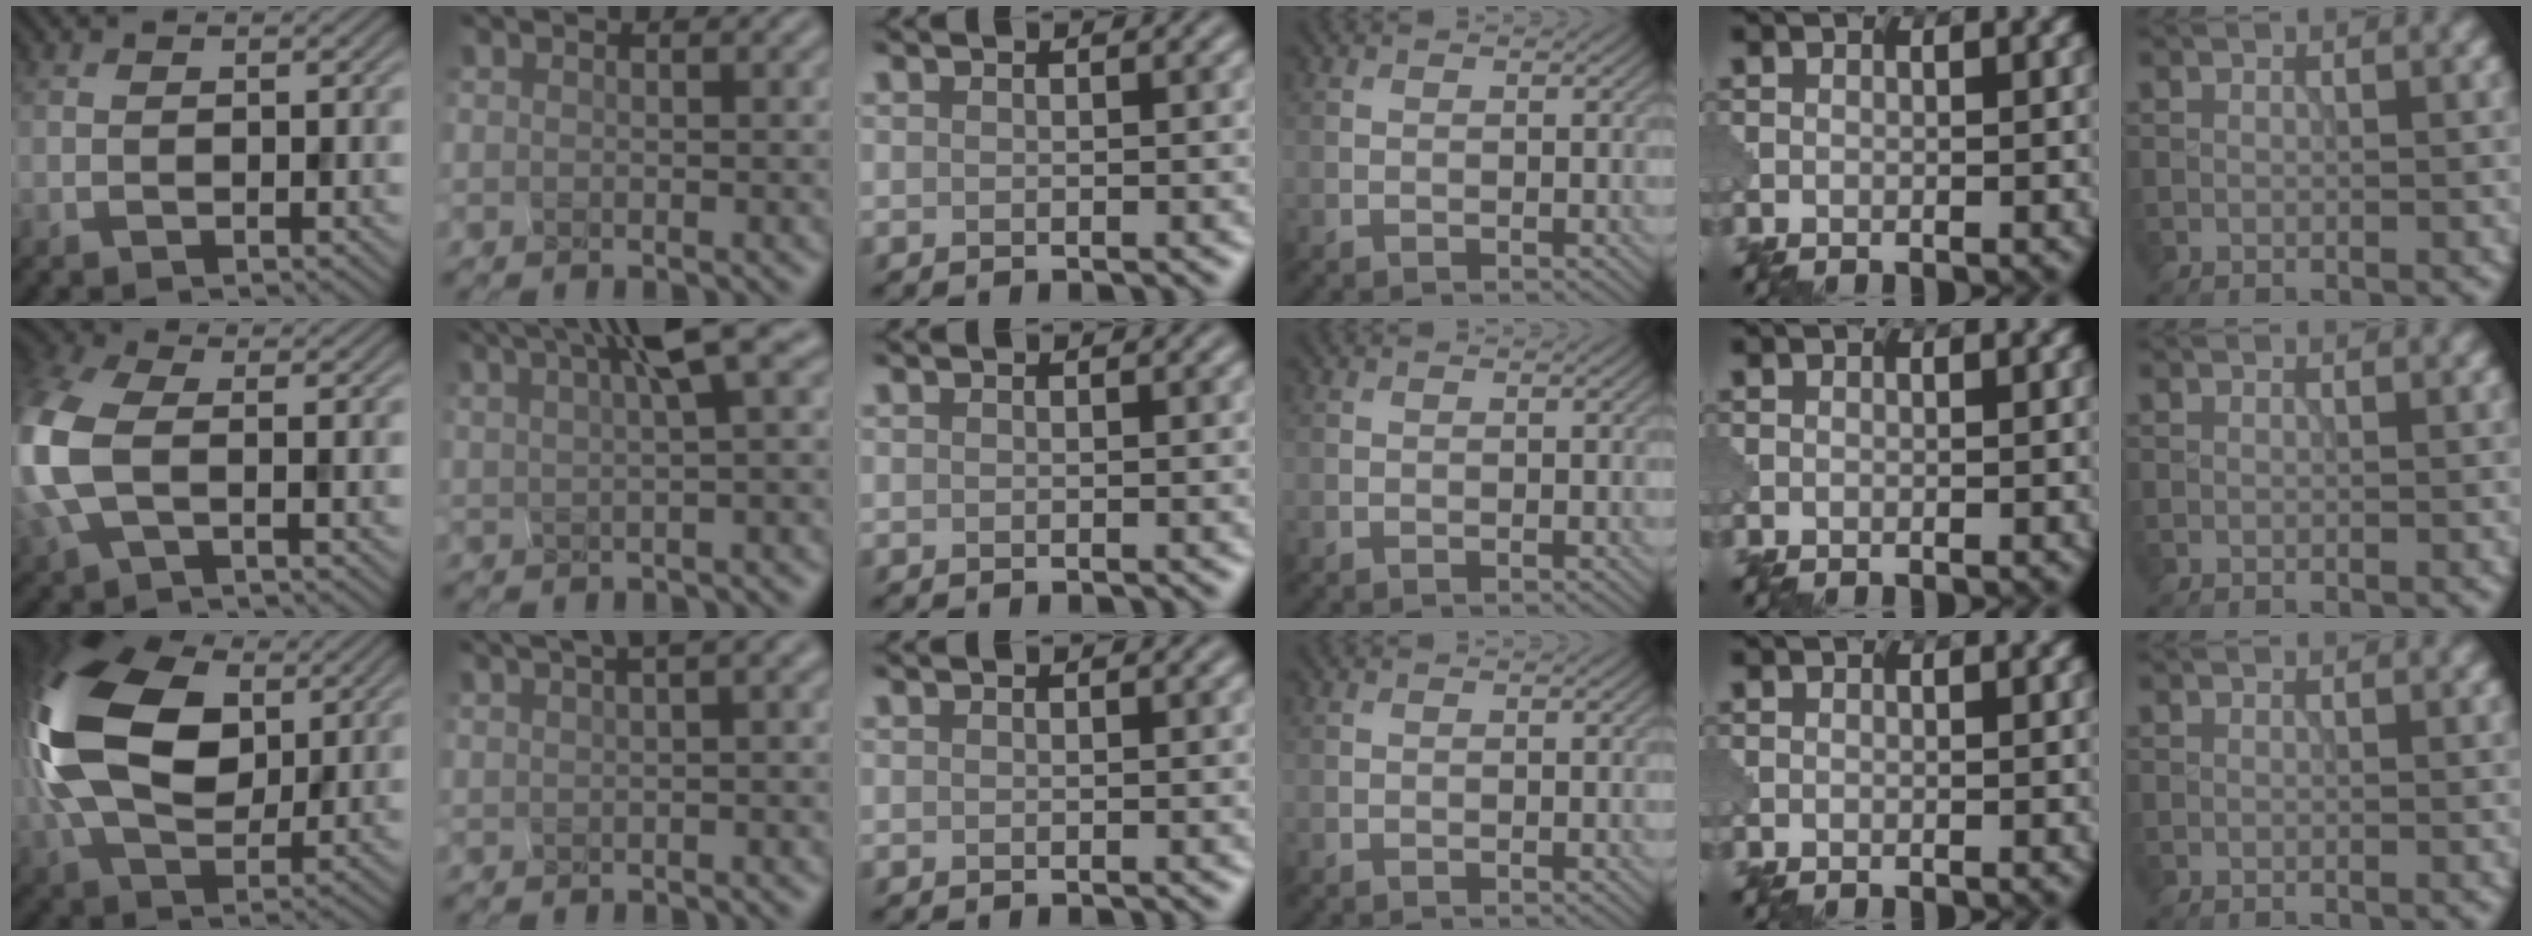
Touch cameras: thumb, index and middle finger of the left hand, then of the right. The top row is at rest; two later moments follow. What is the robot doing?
{"motion": "squeeze", "object": "clothespin"}